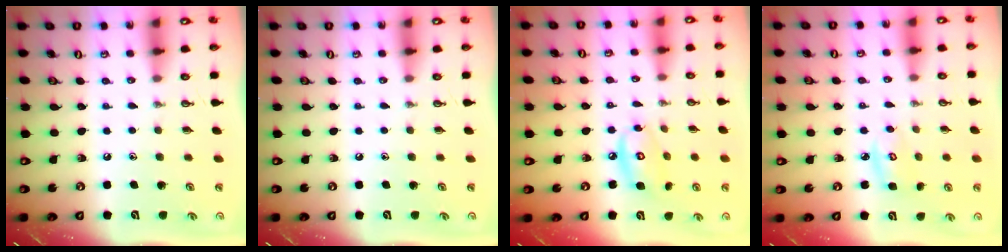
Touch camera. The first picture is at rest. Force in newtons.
{"total": 0.0}
{"total": 9.0, "press": 9.0, "slide": 0.6}
{"total": 3.9, "press": 3.9, "slide": 0.5}